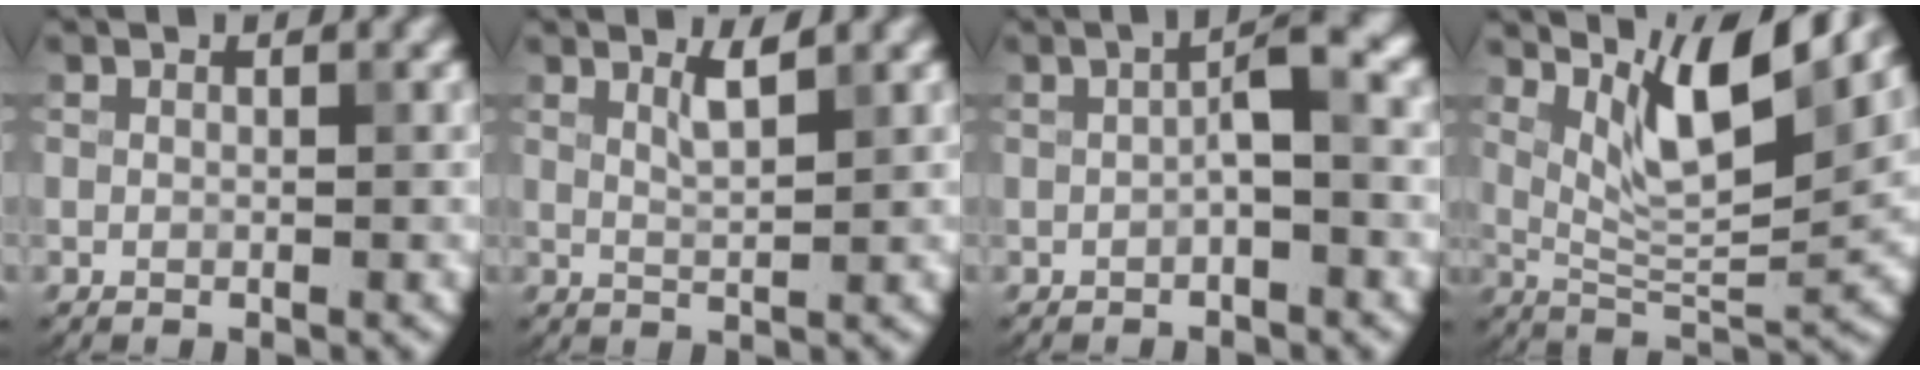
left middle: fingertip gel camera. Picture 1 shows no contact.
{"total": 1.8, "force": [1.2, 0.4, 1.3], "torque": [-0.021, 0.001, 0.019]}
{"total": 2.6, "force": [-0.3, 0.5, 2.5], "torque": [-0.044, 0.012, -0.008]}
{"total": 8.5, "force": [4.8, 1.8, 6.8], "torque": [-0.114, -0.004, 0.090]}